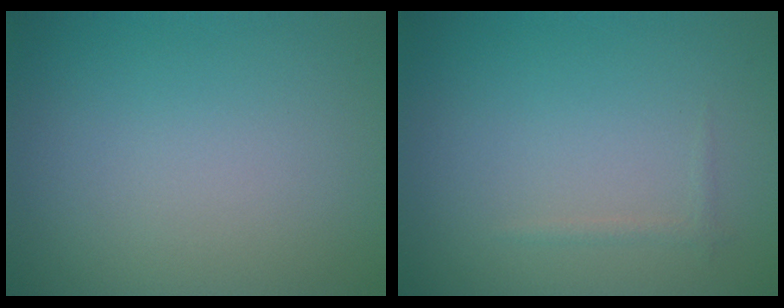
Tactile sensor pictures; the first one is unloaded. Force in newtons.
{"total": 0.6, "press": 0.6, "slide": 0.0}